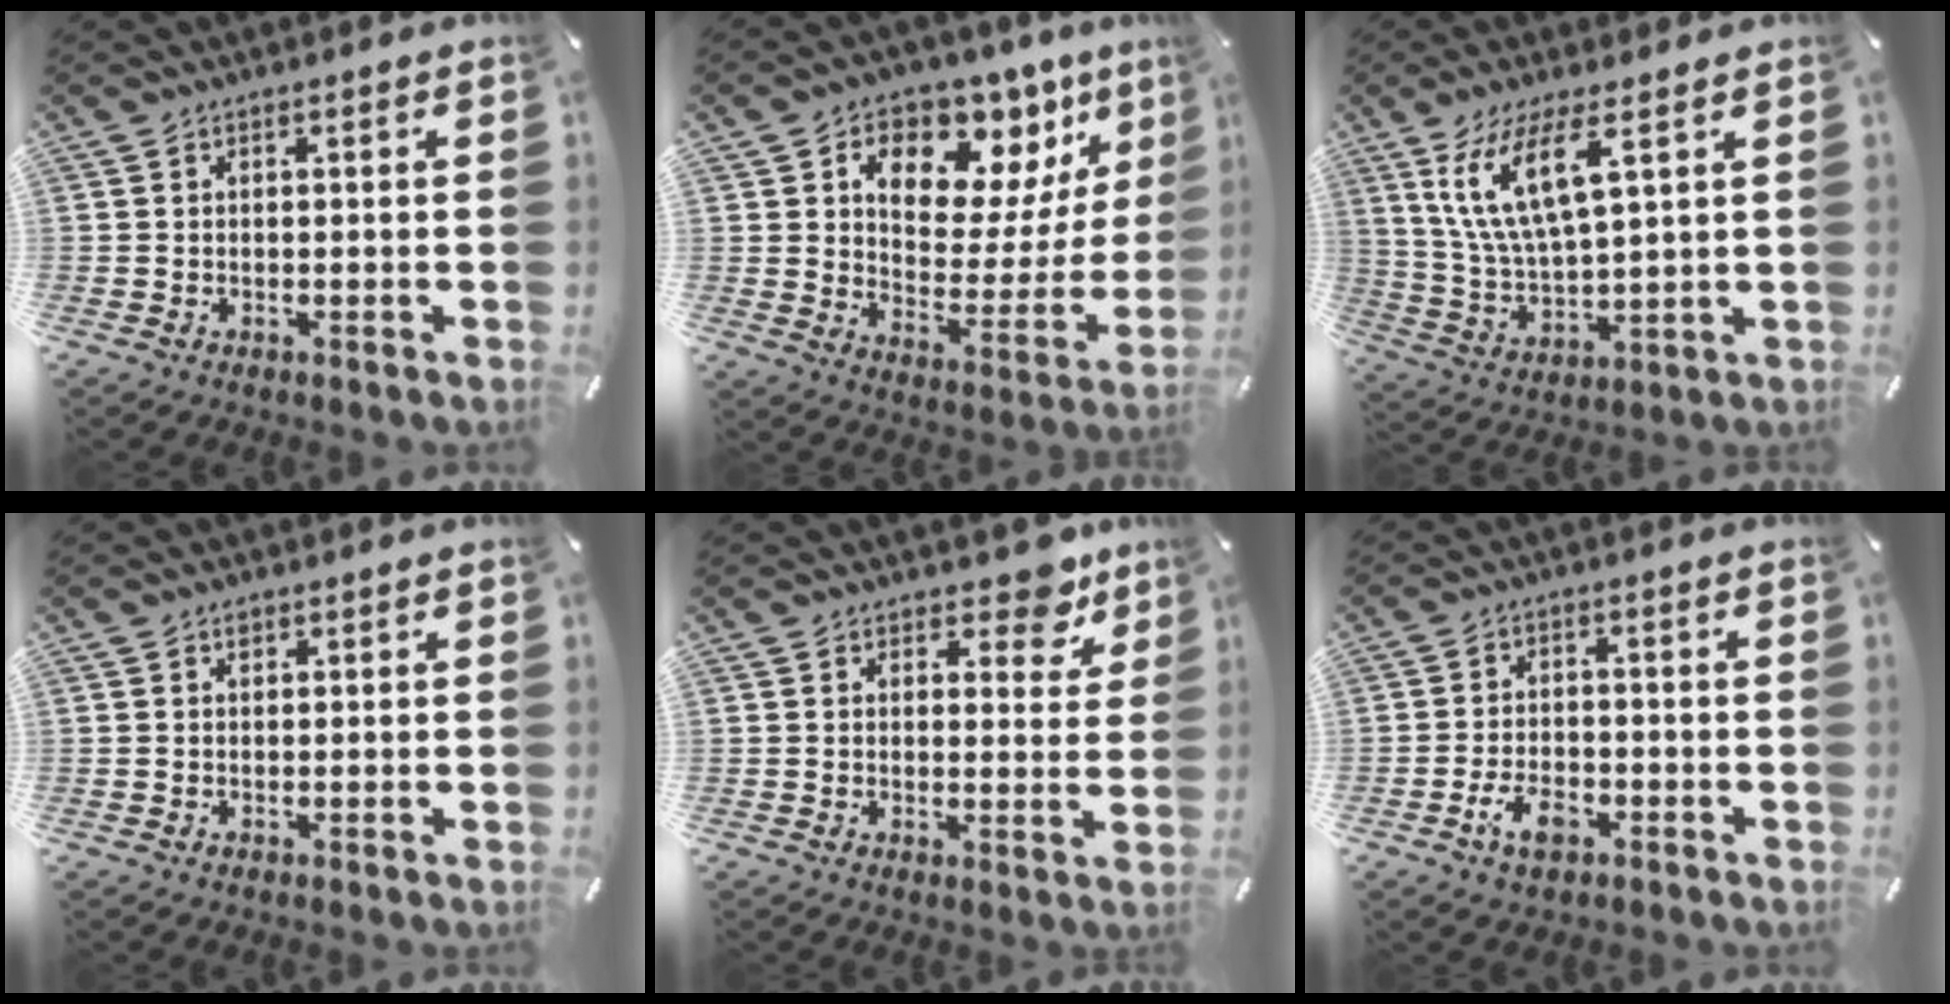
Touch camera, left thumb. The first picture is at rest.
{"total": 12.2, "force": [6.6, 8.5, 5.8], "torque": [-0.078, -0.057, 0.117]}
{"total": 12.5, "force": [6.6, 3.8, 9.9], "torque": [-0.226, -0.012, 0.116]}
{"total": 1.0, "force": [0.4, 0.8, 0.4], "torque": [0.001, -0.002, 0.006]}
{"total": 8.1, "force": [6.1, 4.1, 3.4], "torque": [-0.015, -0.045, 0.101]}
{"total": 6.1, "force": [-3.0, 3.5, 4.1], "torque": [-0.089, 0.011, -0.057]}